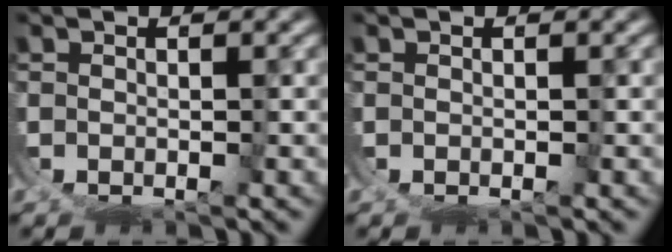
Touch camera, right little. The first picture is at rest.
{"total": 0.0}